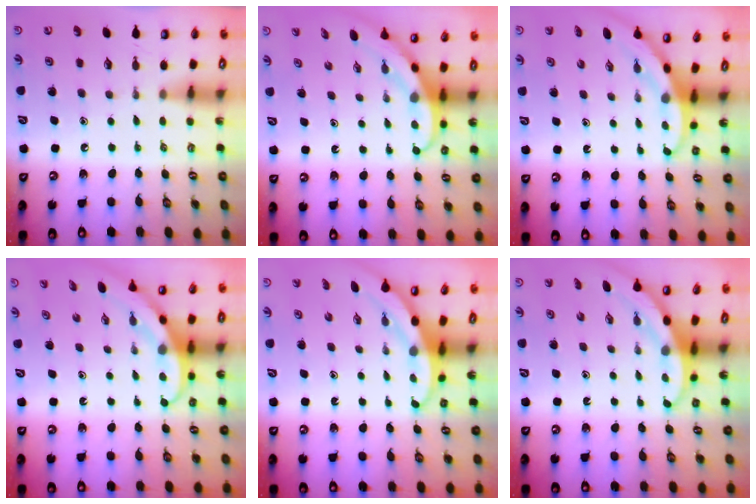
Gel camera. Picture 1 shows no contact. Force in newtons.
{"total": 3.9, "press": 3.9, "slide": 0.3}
{"total": 3.3, "press": 3.3, "slide": 0.1}
{"total": 3.9, "press": 3.9, "slide": 0.2}
{"total": 3.5, "press": 3.5, "slide": 0.1}
{"total": 3.1, "press": 3.1, "slide": 0.2}